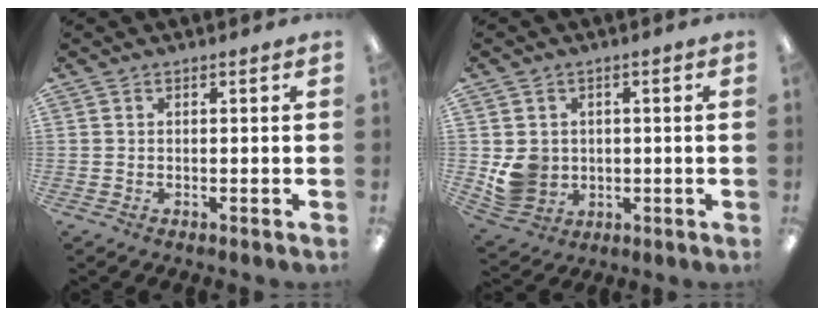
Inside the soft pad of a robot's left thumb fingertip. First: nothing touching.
{"total": 7.4, "force": [0.4, 7.0, 2.4], "torque": [-0.046, 0.005, 0.016]}